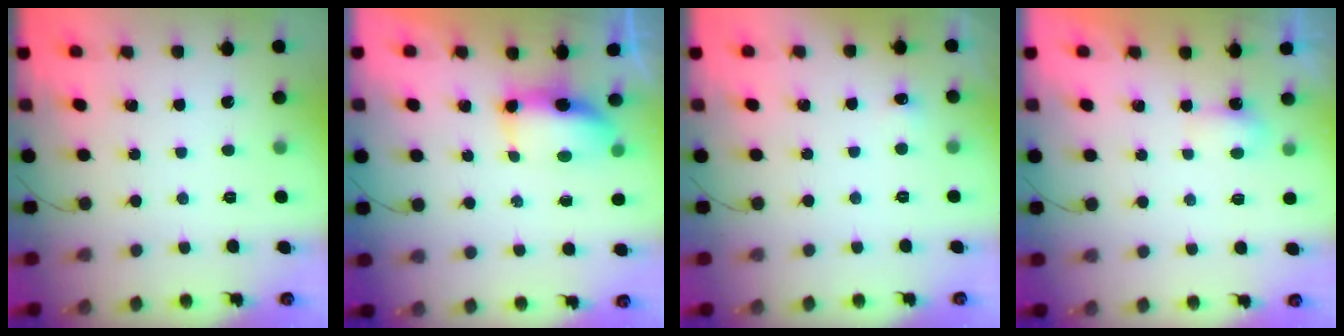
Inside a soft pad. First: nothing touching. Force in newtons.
{"total": 6.6, "press": 6.6, "slide": 0.6}
{"total": 3.4, "press": 3.3, "slide": 0.9}
{"total": 3.7, "press": 3.5, "slide": 1.1}